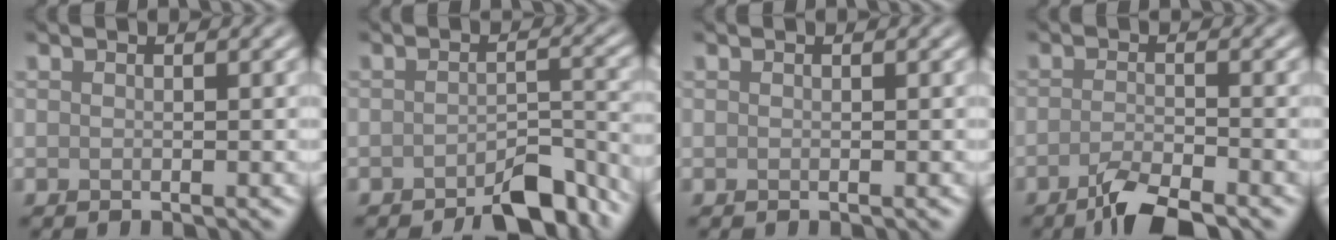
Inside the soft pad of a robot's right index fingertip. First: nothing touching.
{"total": 4.8, "force": [-3.6, 1.6, 2.7], "torque": [-0.033, 0.007, -0.053]}
{"total": 0.0}
{"total": 3.9, "force": [-2.7, 0.9, 2.6], "torque": [-0.050, -0.004, -0.060]}